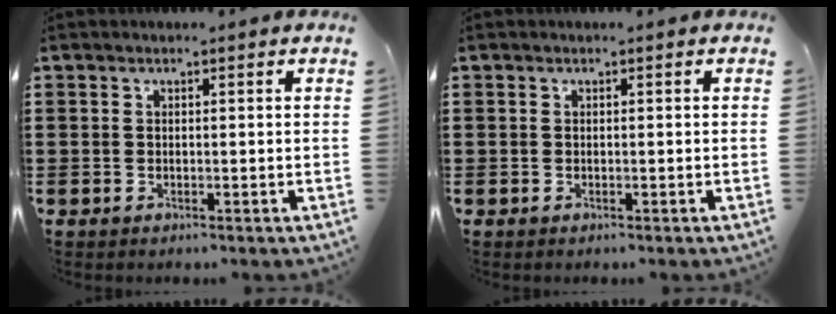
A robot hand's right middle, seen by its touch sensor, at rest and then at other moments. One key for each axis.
{"total": 0.0}